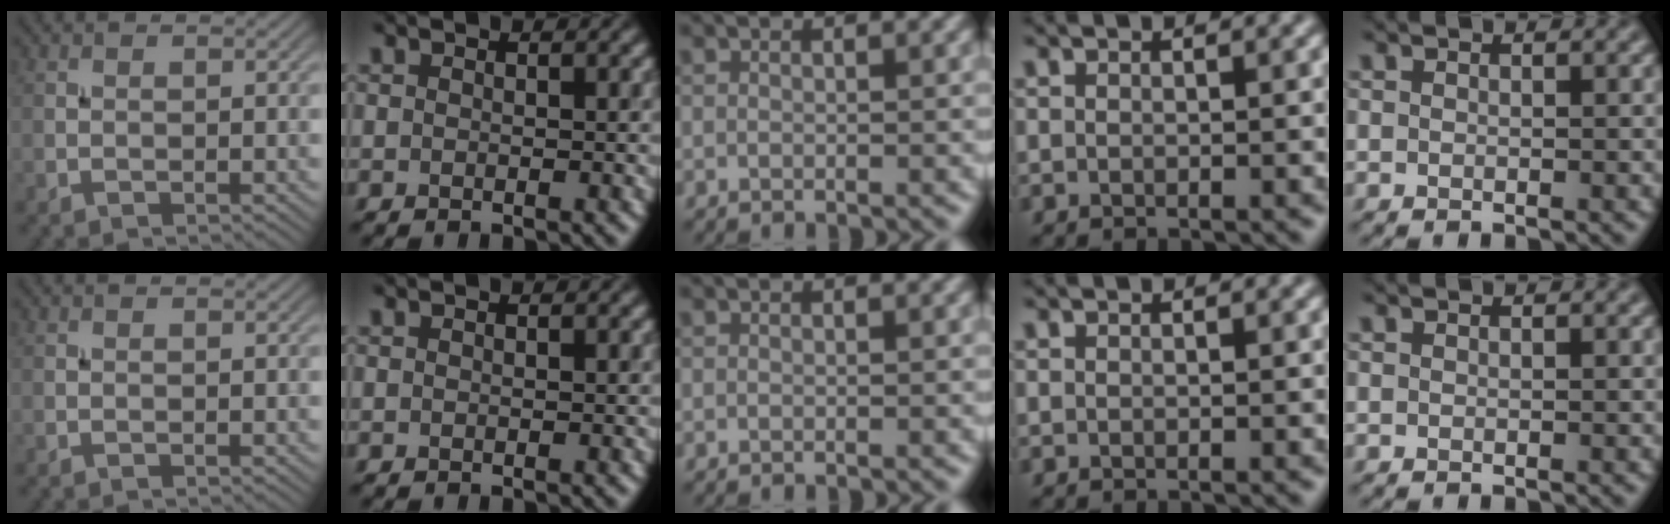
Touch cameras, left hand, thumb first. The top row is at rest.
{}